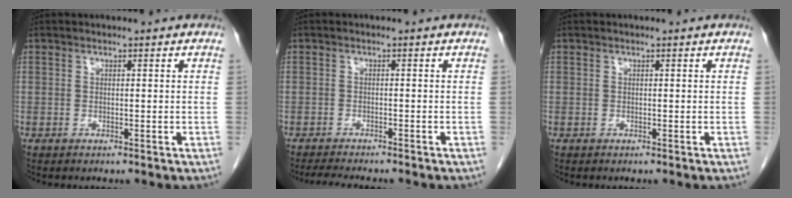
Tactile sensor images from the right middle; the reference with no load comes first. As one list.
[{"total": 6.1, "force": [-5.4, 0.8, 2.7], "torque": [-0.039, -0.012, -0.080]}, {"total": 0.0}]